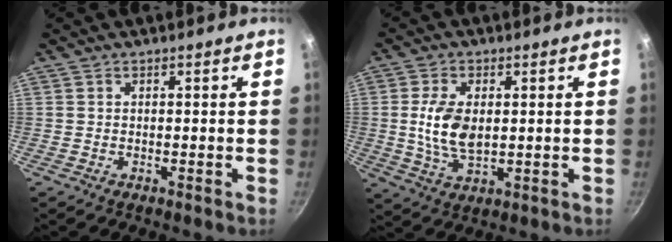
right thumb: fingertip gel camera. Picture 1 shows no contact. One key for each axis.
{"total": 8.7, "fx": 0.7, "fy": 4.9, "fz": 7.1, "tx": -0.138, "ty": -0.009, "tz": 0.016}